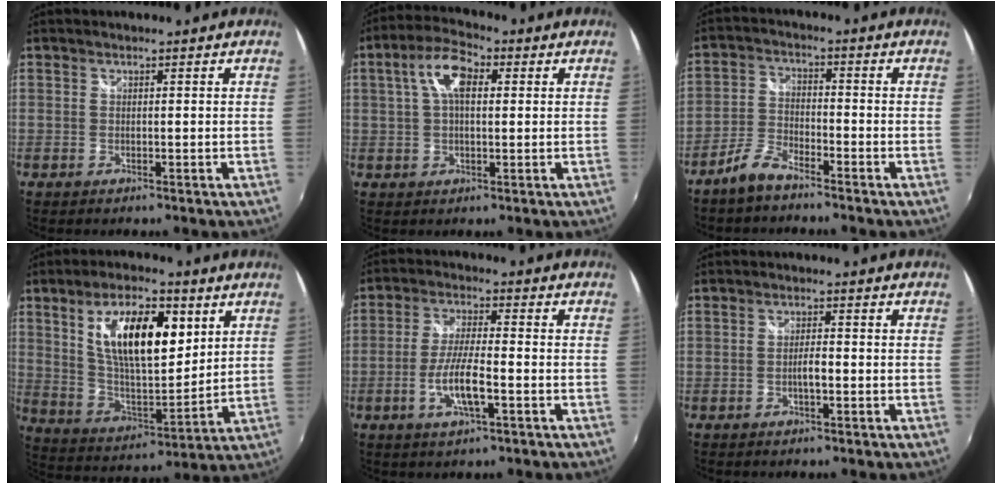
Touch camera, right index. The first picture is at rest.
{"total": 7.8, "force": [2.1, 3.8, 6.6], "torque": [-0.128, 0.022, 0.034]}
{"total": 5.3, "force": [-4.5, 1.5, 2.5], "torque": [-0.064, 0.005, -0.093]}
{"total": 17.5, "force": [6.9, 7.3, 14.4], "torque": [-0.245, 0.002, 0.130]}
{"total": 8.1, "force": [-2.9, 1.6, 7.4], "torque": [-0.148, -0.005, -0.056]}
{"total": 2.4, "force": [-0.8, 0.5, 2.1], "torque": [-0.039, 0.001, -0.016]}